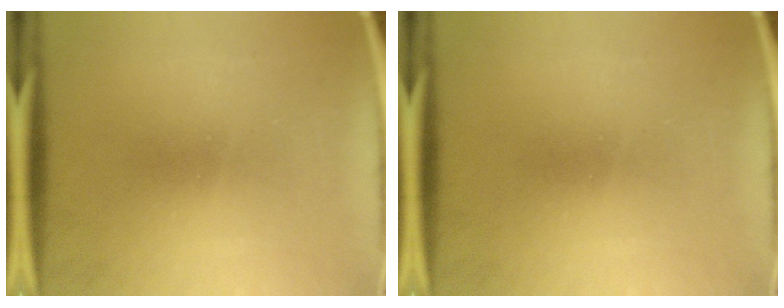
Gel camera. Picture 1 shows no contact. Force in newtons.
{"total": 0.0}